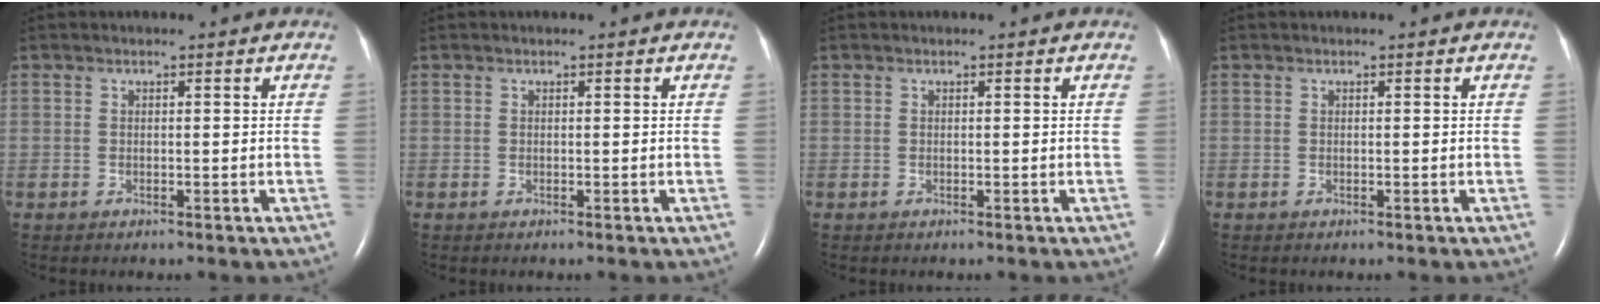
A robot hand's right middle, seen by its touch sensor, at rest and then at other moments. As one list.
[{"total": 0.0}, {"total": 0.0}, {"total": 0.0}]